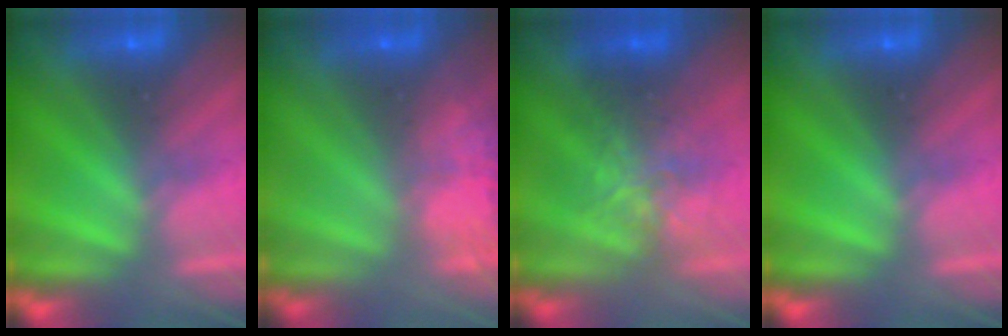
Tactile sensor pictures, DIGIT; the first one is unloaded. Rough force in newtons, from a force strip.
{"total": 7.2}
{"total": 2.4}
{"total": 0.0}